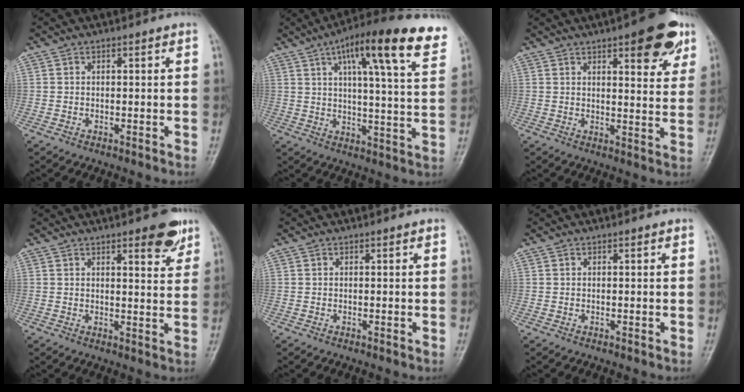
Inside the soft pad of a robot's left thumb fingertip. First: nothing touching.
{"total": 20.1, "force": [11.1, 4.1, 16.2], "torque": [-0.216, -0.023, 0.150]}
{"total": 12.0, "force": [6.7, 4.0, 9.2], "torque": [-0.085, -0.027, 0.083]}
{"total": 6.7, "force": [4.1, 2.1, 4.9], "torque": [-0.046, -0.021, 0.049]}
{"total": 0.0}
{"total": 0.0}